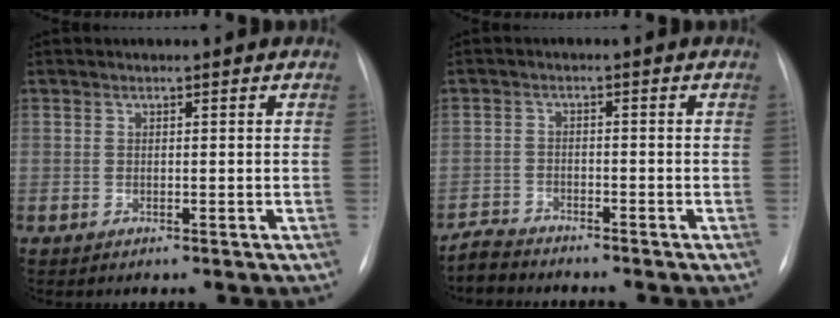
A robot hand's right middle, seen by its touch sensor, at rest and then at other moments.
{"total": 3.5, "force": [-3.5, 0.2, -0.3], "torque": [0.008, -0.017, -0.065]}